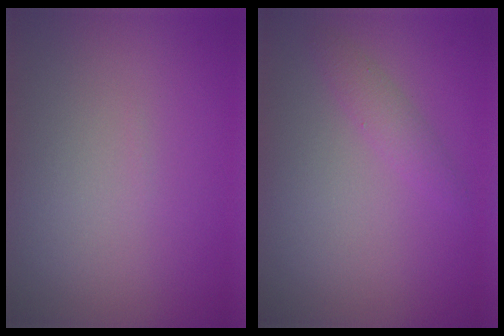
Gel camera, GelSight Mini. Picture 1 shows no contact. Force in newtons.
{"total": 1.5, "press": 1.5, "slide": 0.1}